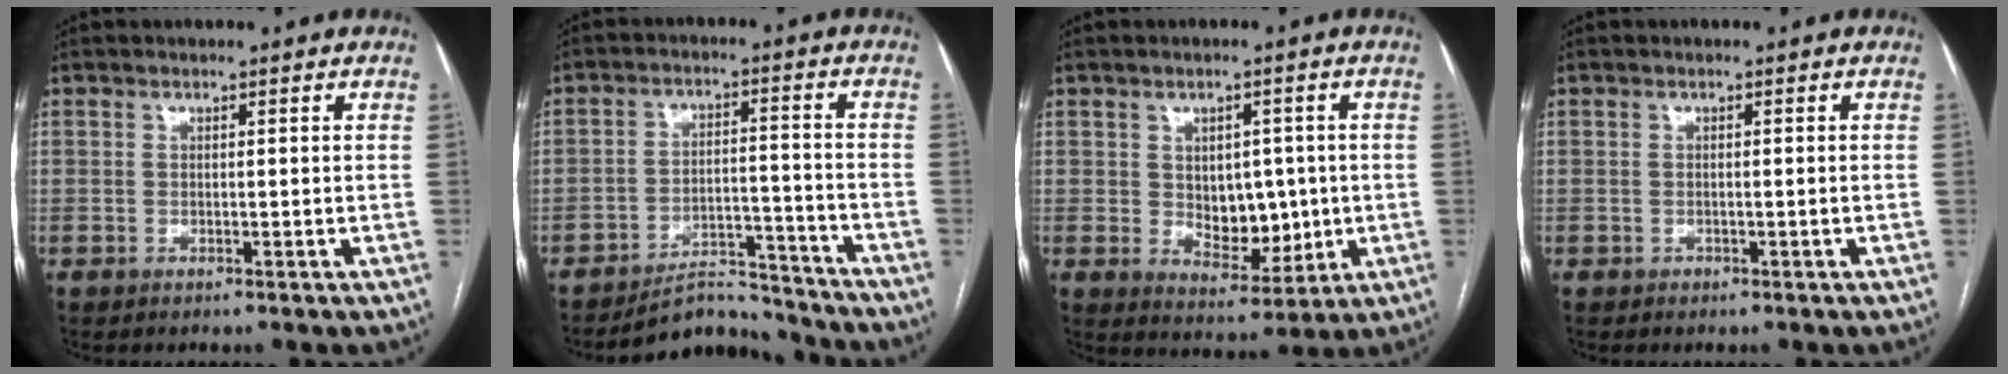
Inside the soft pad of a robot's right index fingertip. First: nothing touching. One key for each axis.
{"total": 7.8, "fx": -7.6, "fy": 1.5, "fz": 0.0, "tx": 0.006, "ty": 0.031, "tz": -0.123}
{"total": 7.7, "fx": 0.1, "fy": 4.8, "fz": 6.0, "tx": -0.084, "ty": 0.001, "tz": 0.017}
{"total": 0.0}